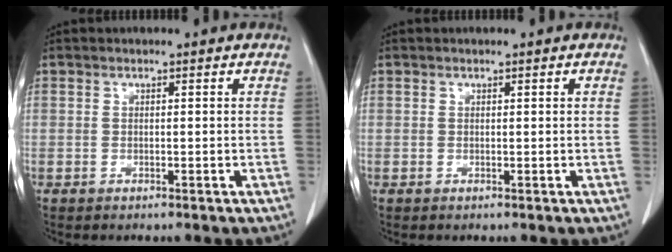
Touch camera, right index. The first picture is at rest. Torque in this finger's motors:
{"motor_torque": [-0.02, 0.03, 0.00, -0.01]}